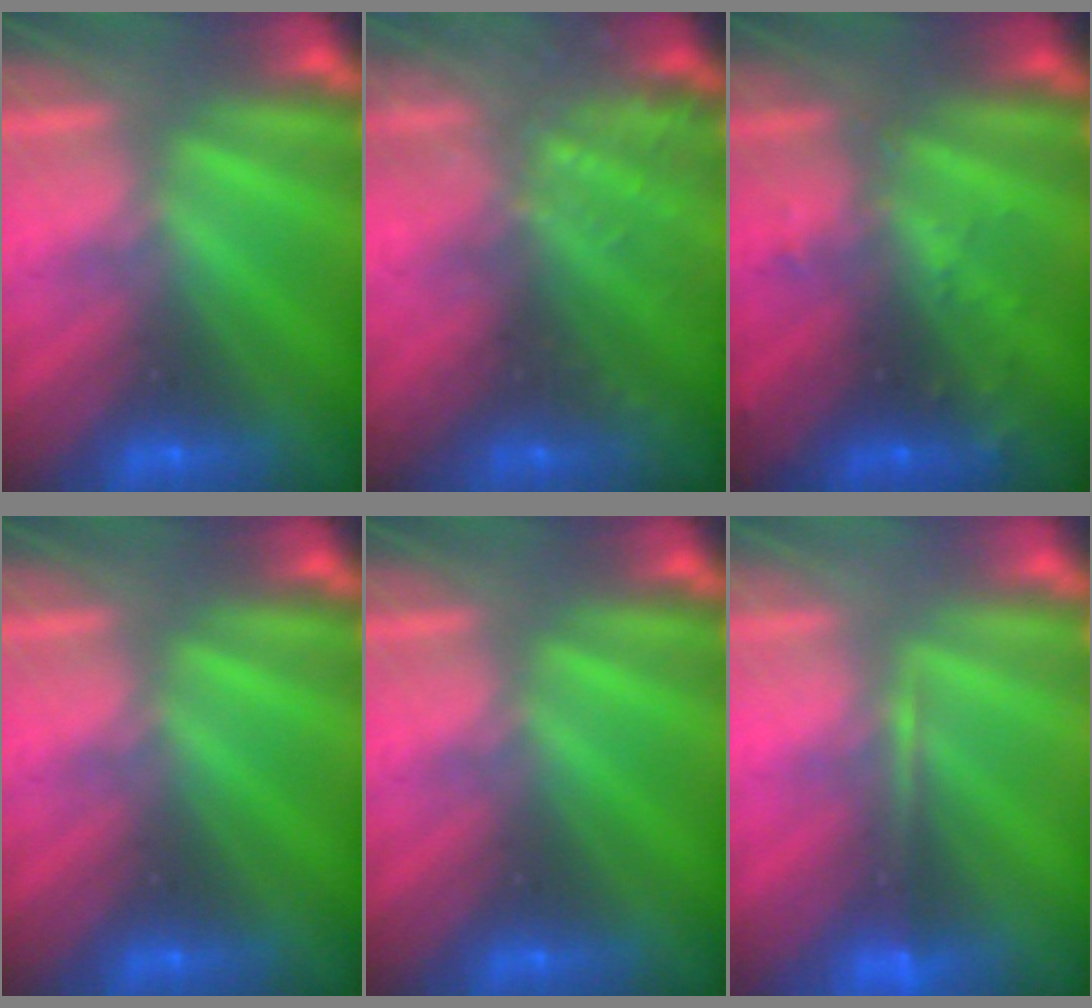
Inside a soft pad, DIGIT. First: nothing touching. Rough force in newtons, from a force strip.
{"total": 9.0}
{"total": 3.0}
{"total": 0.0}
{"total": 0.0}
{"total": 1.6}